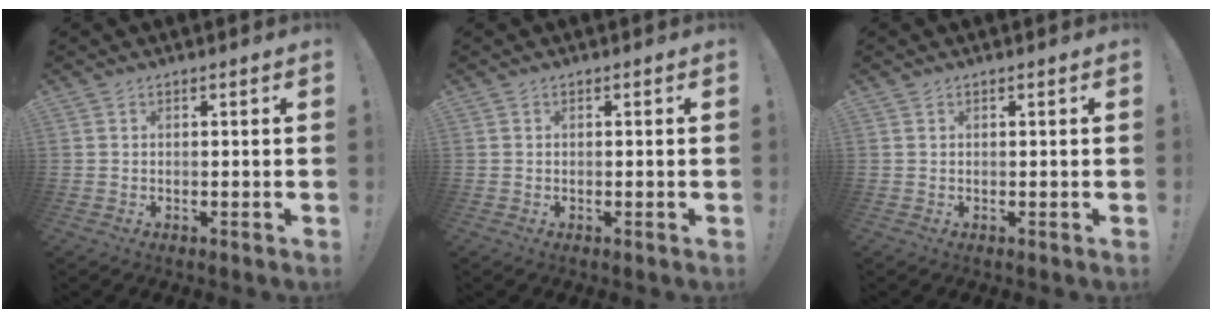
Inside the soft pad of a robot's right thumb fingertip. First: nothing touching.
{"total": 0.0}
{"total": 0.0}